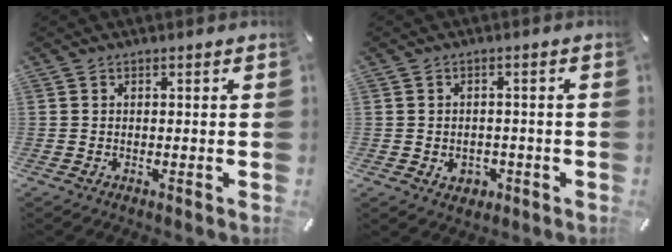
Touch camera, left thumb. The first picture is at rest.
{"total": 3.6, "force": [-1.0, 3.0, 1.7], "torque": [-0.013, -0.001, -0.020]}